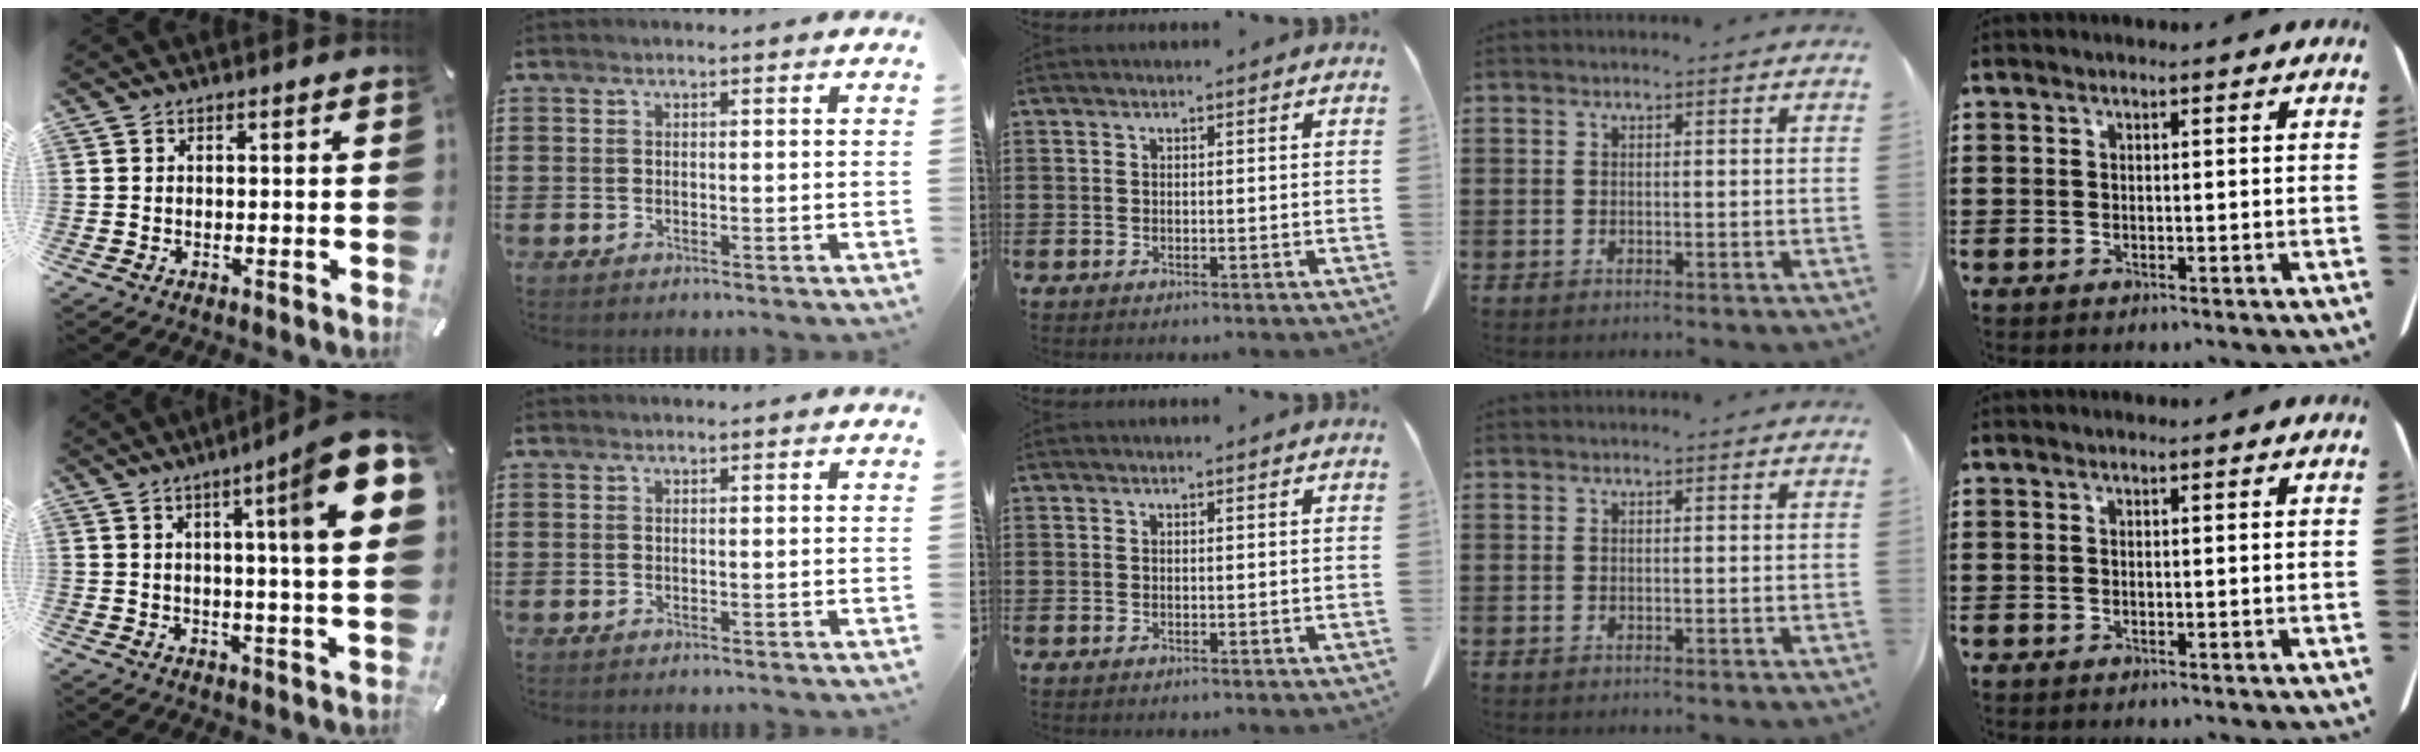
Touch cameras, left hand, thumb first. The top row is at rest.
{"thumb": {"total": 16.2, "force": [6.1, 0.6, 15.0], "torque": [-0.229, -0.037, 0.078]}}